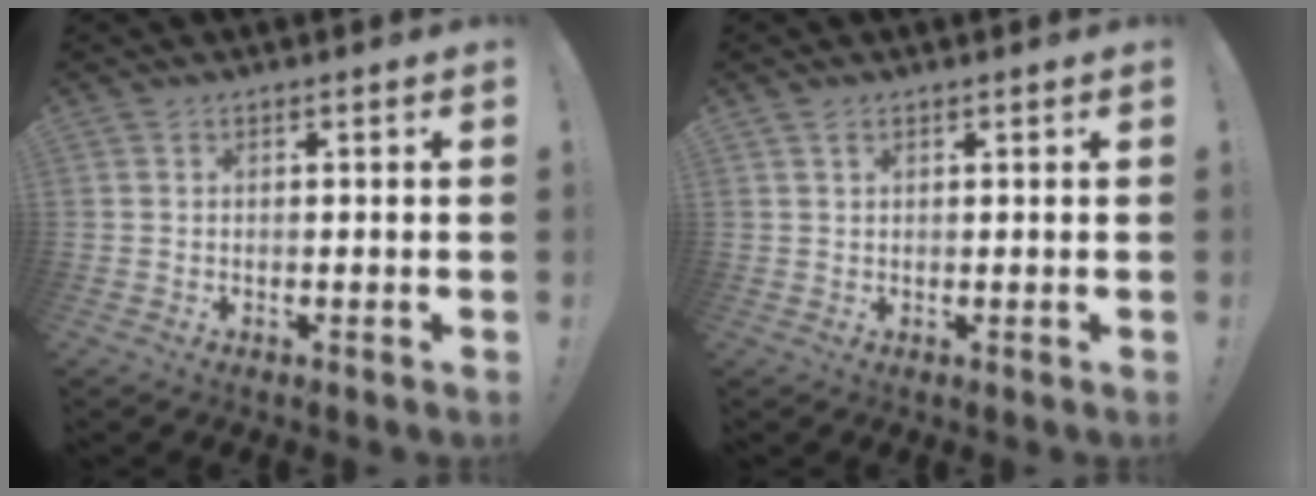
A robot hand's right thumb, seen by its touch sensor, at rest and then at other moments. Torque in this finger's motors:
{"motor_torque": [-0.06, -0.16, -0.01, 0.22, 0.01]}